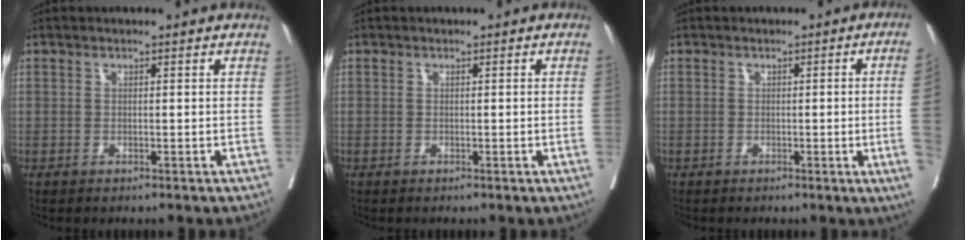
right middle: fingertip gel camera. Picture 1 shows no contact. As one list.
[{"total": 1.2, "force": [-0.1, -0.5, 1.1], "torque": [-0.014, -0.002, -0.002]}, {"total": 7.8, "force": [-1.0, -2.7, 7.3], "torque": [-0.081, -0.019, -0.010]}]